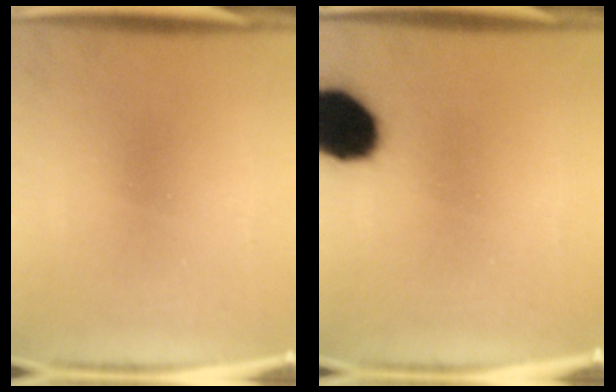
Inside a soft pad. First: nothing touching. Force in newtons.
{"total": 15.1}